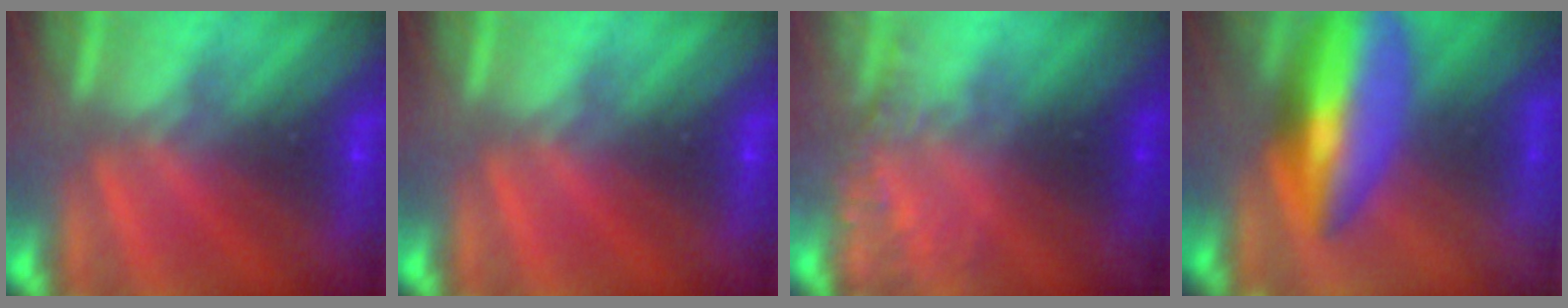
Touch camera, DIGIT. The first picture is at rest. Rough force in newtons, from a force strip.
{"total": 0.0}
{"total": 2.2}
{"total": 6.0}